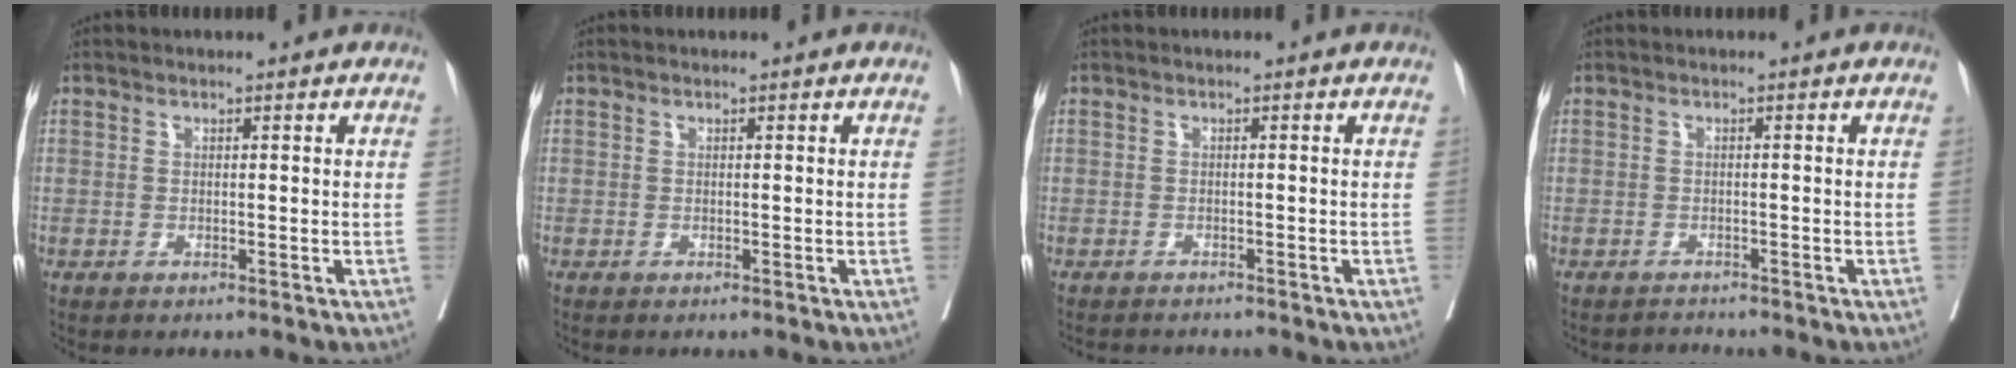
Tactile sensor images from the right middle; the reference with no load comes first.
{"total": 0.0}
{"total": 3.3, "force": [-3.2, 0.5, 0.7], "torque": [-0.006, -0.006, -0.044]}
{"total": 1.2, "force": [-1.1, 0.0, -0.4], "torque": [0.007, -0.008, -0.017]}